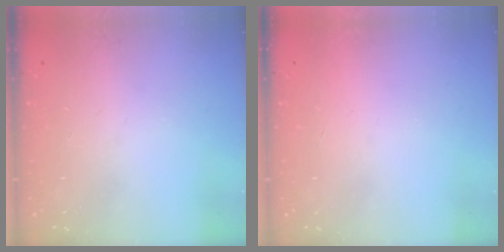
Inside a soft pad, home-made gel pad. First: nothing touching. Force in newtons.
{"total": 1.7, "press": 1.7, "slide": 0.1}